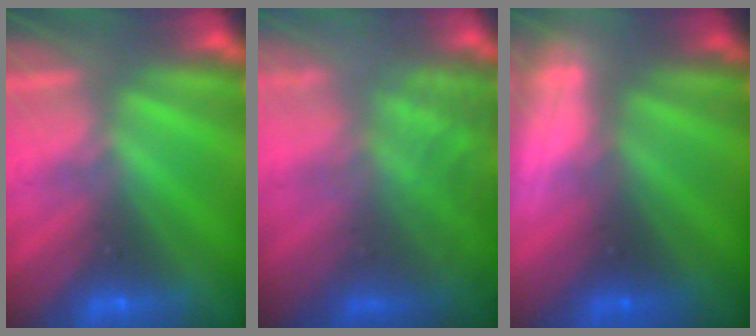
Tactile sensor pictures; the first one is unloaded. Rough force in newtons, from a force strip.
{"total": 7.3}
{"total": 3.0}